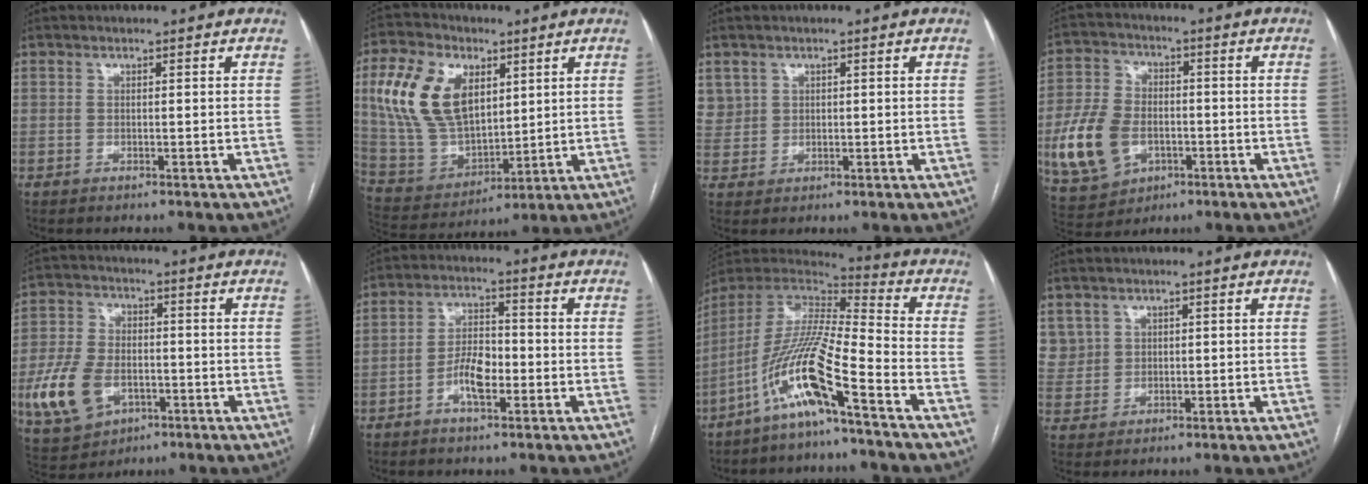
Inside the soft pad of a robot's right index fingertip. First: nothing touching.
{"total": 16.8, "force": [5.8, 10.1, 12.1], "torque": [-0.264, 0.022, 0.120]}
{"total": 4.3, "force": [1.8, 3.9, 0.3], "torque": [-0.002, 0.011, 0.041]}
{"total": 12.3, "force": [-3.2, 8.7, 8.1], "torque": [-0.194, 0.008, -0.049]}
{"total": 11.7, "force": [-3.7, 7.6, 8.0], "torque": [-0.187, 0.005, -0.060]}
{"total": 6.3, "force": [-2.2, 2.6, 5.2], "torque": [-0.102, 0.011, -0.041]}
{"total": 14.9, "force": [-8.1, 0.7, 12.5], "torque": [-0.260, -0.010, -0.159]}
{"total": 5.2, "force": [2.2, 4.7, 0.2], "torque": [0.000, 0.013, 0.051]}